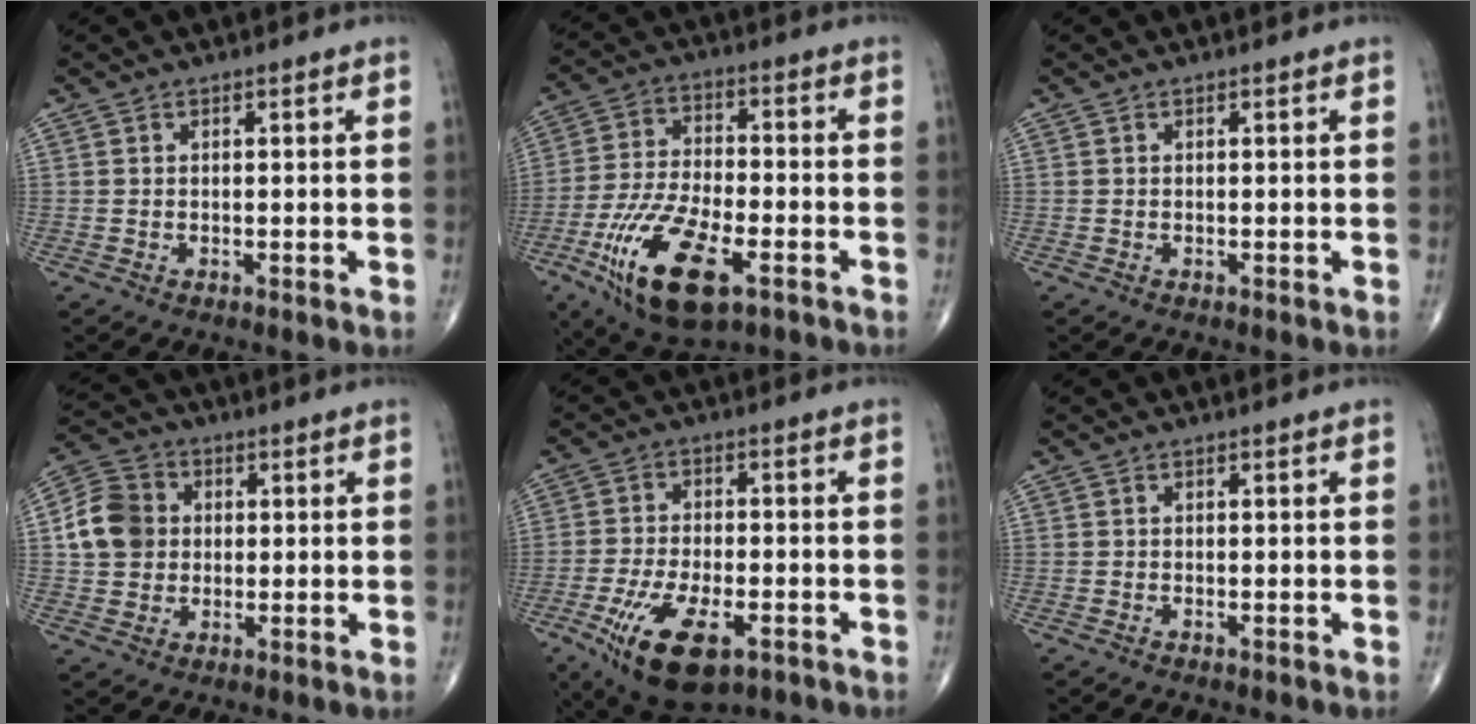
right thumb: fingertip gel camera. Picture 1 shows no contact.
{"total": 17.7, "force": [-7.7, 7.5, 14.1], "torque": [-0.271, 0.013, -0.131]}
{"total": 0.0}
{"total": 9.3, "force": [0.8, 8.1, 4.6], "torque": [-0.071, 0.014, 0.005]}
{"total": 14.2, "force": [-6.5, 6.4, 10.9], "torque": [-0.197, 0.009, -0.099]}
{"total": 0.0}